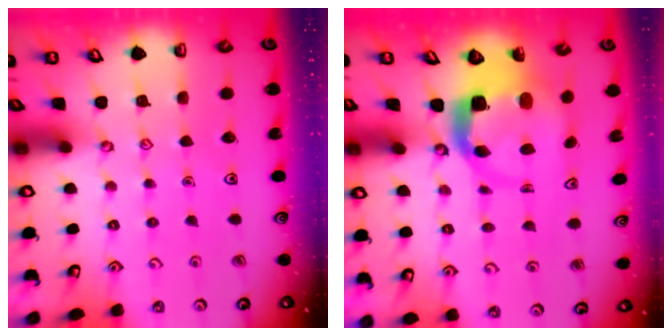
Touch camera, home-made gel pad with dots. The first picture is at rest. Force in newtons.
{"total": 4.0, "press": 4.0, "slide": 0.3}